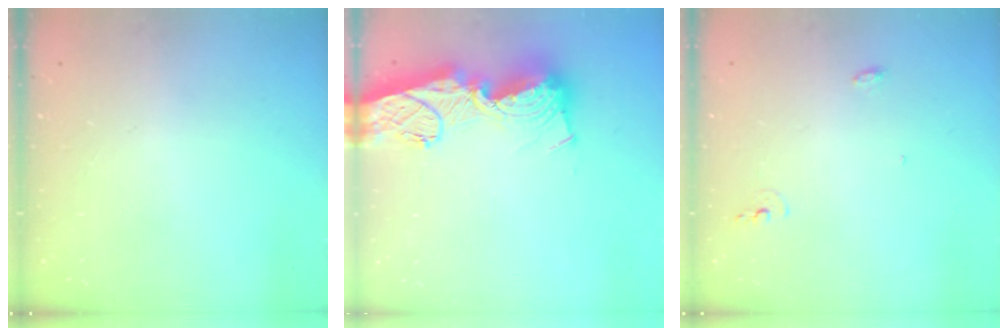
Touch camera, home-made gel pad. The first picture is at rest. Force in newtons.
{"total": 19.6, "press": 19.5, "slide": 1.9}
{"total": 4.3, "press": 4.2, "slide": 0.9}